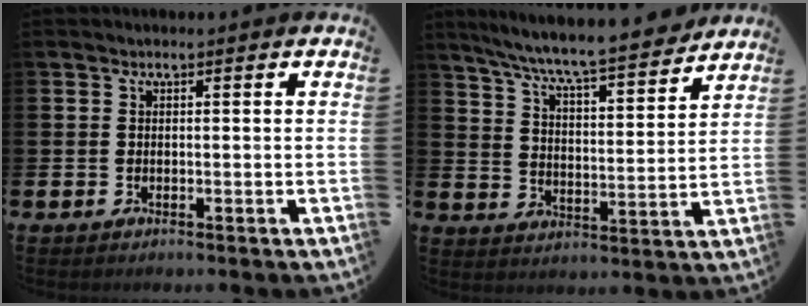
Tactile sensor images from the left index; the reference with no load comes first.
{"total": 8.2, "force": [7.7, 0.3, 2.7], "torque": [-0.078, -0.059, 0.131]}